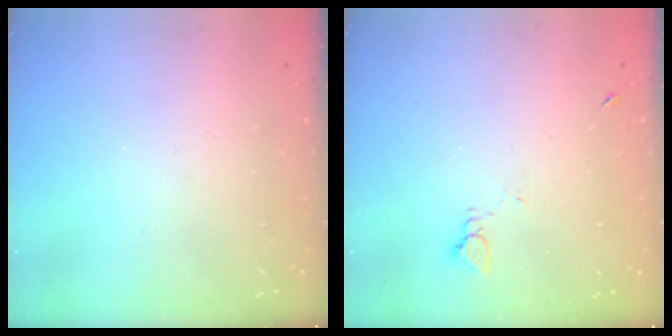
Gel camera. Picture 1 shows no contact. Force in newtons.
{"total": 2.3, "press": 2.3, "slide": 0.3}